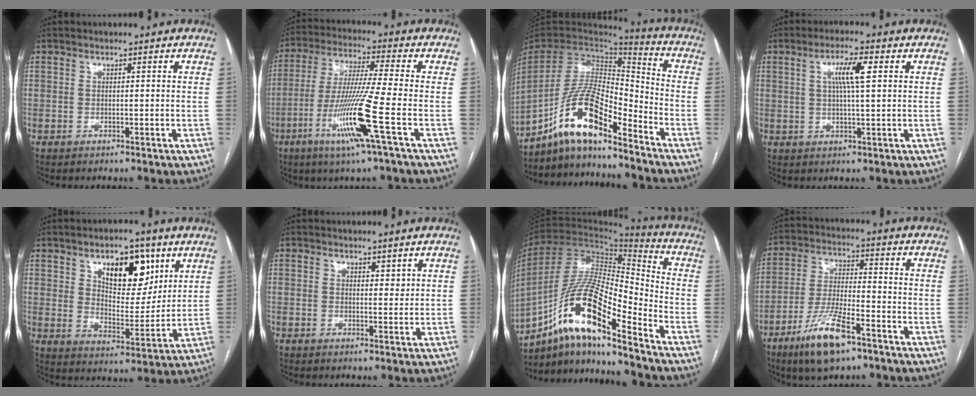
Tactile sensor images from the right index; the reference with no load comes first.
{"total": 12.7, "force": [-4.8, -1.8, 11.6], "torque": [-0.232, -0.023, -0.097]}
{"total": 13.6, "force": [-9.7, 2.9, 9.1], "torque": [-0.184, 0.023, -0.177]}
{"total": 5.7, "force": [1.6, 0.4, 5.4], "torque": [-0.101, 0.006, 0.029]}
{"total": 11.8, "force": [6.0, 5.5, 8.6], "torque": [-0.129, 0.004, 0.103]}
{"total": 1.5, "force": [1.1, 0.6, 0.8], "torque": [-0.010, -0.006, 0.017]}
{"total": 17.7, "force": [-11.0, 2.8, 13.6], "torque": [-0.265, 0.010, -0.193]}
{"total": 11.3, "force": [-6.8, 2.5, 8.6], "torque": [-0.174, -0.017, -0.123]}